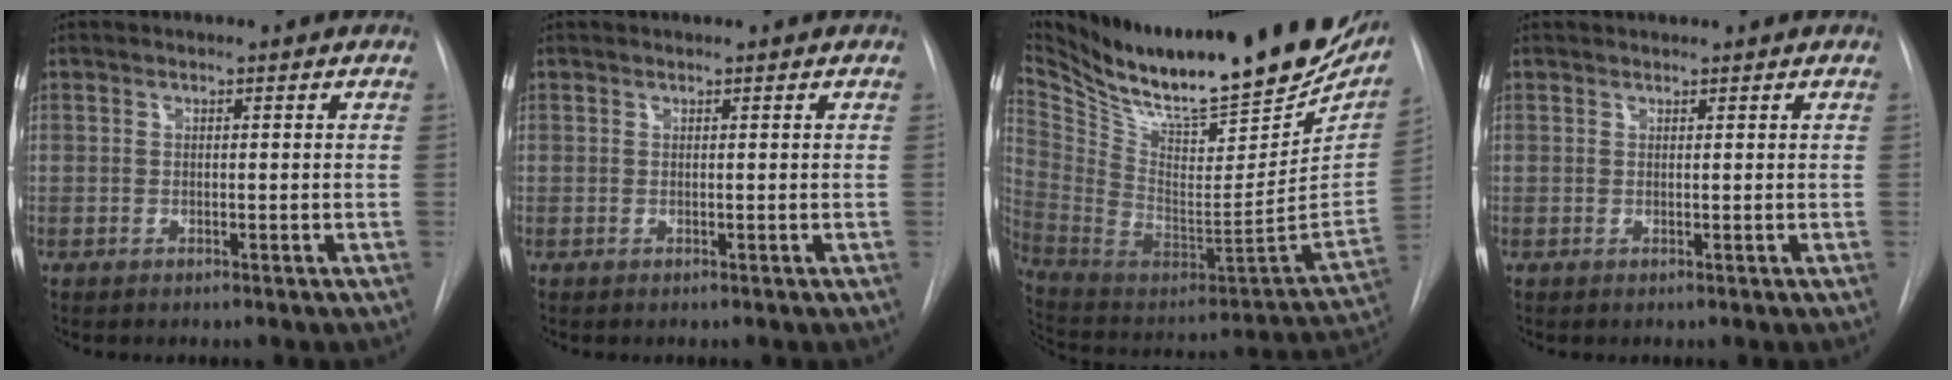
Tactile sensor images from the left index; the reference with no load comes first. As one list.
[{"total": 0.0}, {"total": 32.1, "force": [25.2, 7.3, 18.5], "torque": [-0.303, -0.048, 0.374]}, {"total": 1.0, "force": [1.0, 0.1, 0.1], "torque": [-0.004, 0.016, 0.021]}]